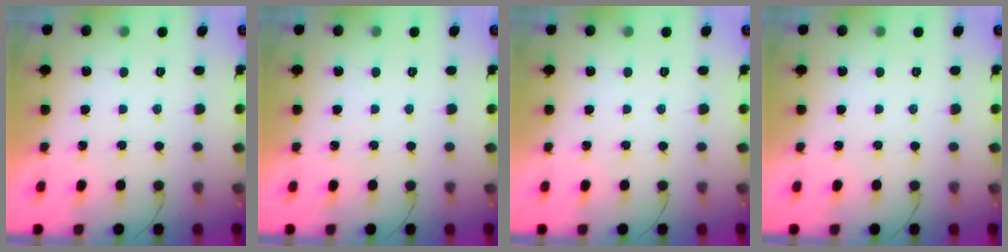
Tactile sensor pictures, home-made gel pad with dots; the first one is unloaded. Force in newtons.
{"total": 0.0}
{"total": 0.0}
{"total": 0.0}